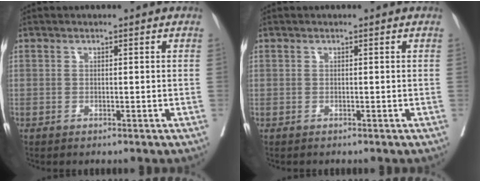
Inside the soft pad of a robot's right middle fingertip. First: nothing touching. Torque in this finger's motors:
{"motor_torque": [-1.17, 0.91, -0.09, -0.05]}